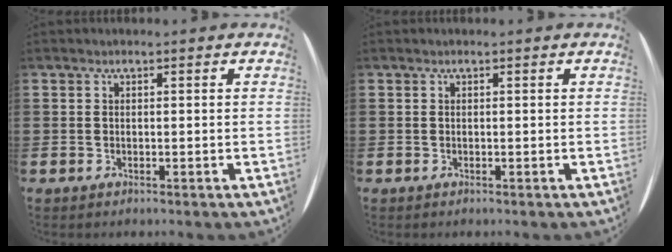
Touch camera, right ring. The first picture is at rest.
{"total": 0.0}